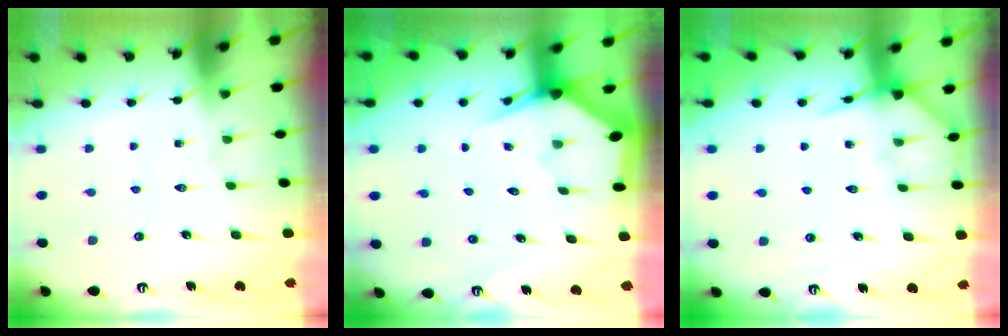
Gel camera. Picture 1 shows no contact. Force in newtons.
{"total": 3.0, "press": 3.0, "slide": 0.1}
{"total": 6.2, "press": 6.2, "slide": 0.5}